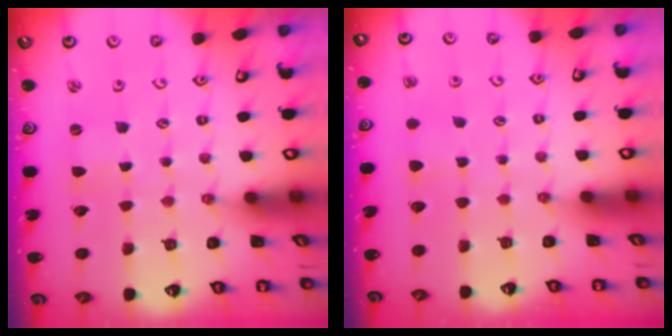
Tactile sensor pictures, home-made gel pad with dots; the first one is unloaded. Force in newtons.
{"total": 3.9, "press": 3.8, "slide": 0.5}